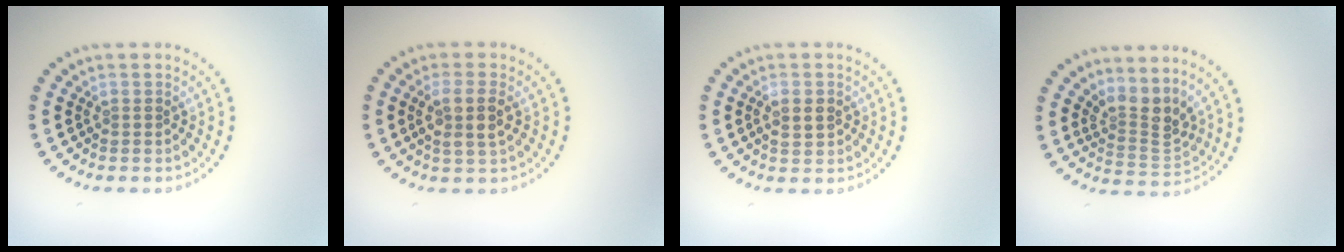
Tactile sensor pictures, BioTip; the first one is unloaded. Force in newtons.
{"total": 2.8, "press": 2.6, "slide": 1.0}
{"total": 1.6, "press": 1.6, "slide": 0.2}
{"total": 3.2, "press": 2.2, "slide": 2.3}